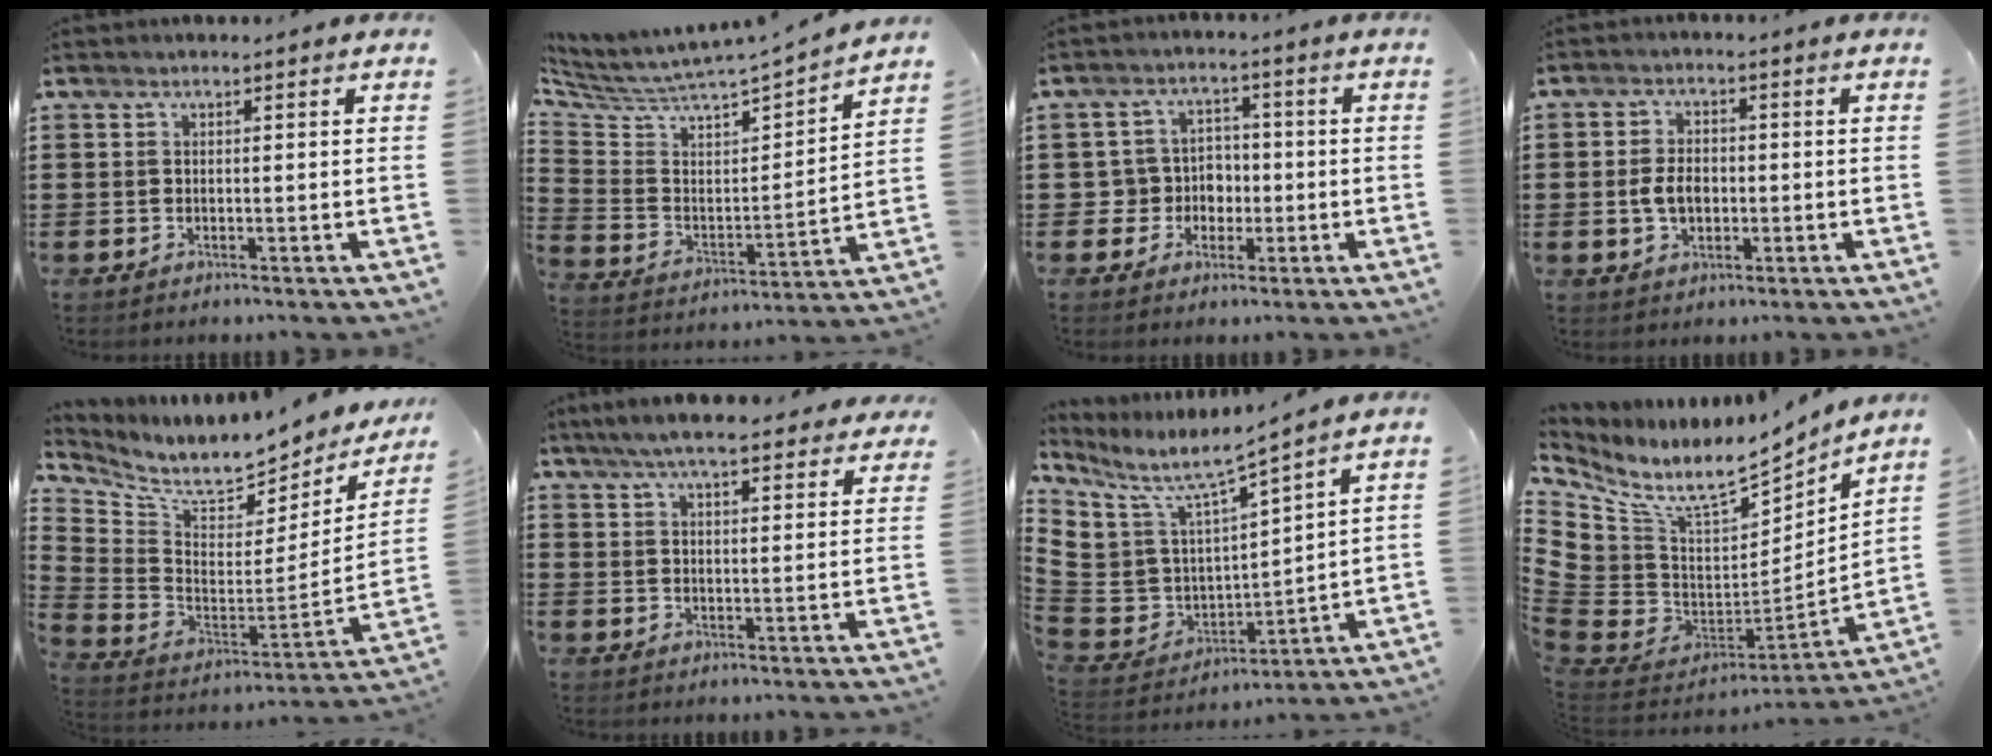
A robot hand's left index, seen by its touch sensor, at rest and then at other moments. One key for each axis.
{"total": 3.4, "fx": 3.2, "fy": 0.3, "fz": 0.8, "tx": -0.042, "ty": -0.050, "tz": 0.045}
{"total": 4.8, "fx": -0.8, "fy": 4.6, "fz": 1.2, "tx": -0.042, "ty": 0.013, "tz": -0.016}
{"total": 4.4, "fx": -0.5, "fy": 2.8, "fz": 3.3, "tx": -0.063, "ty": 0.002, "tz": -0.014}
{"total": 7.1, "fx": 6.1, "fy": 1.7, "fz": 3.1, "tx": -0.092, "ty": -0.058, "tz": 0.102}
{"total": 6.5, "fx": 5.9, "fy": 0.6, "fz": 2.6, "tx": -0.068, "ty": -0.014, "tz": 0.107}
{"total": 8.1, "fx": 6.5, "fy": 3.1, "fz": 3.7, "tx": -0.111, "ty": -0.049, "tz": 0.113}
{"total": 10.1, "fx": 7.8, "fy": 4.8, "fz": 4.2, "tx": -0.121, "ty": -0.062, "tz": 0.137}